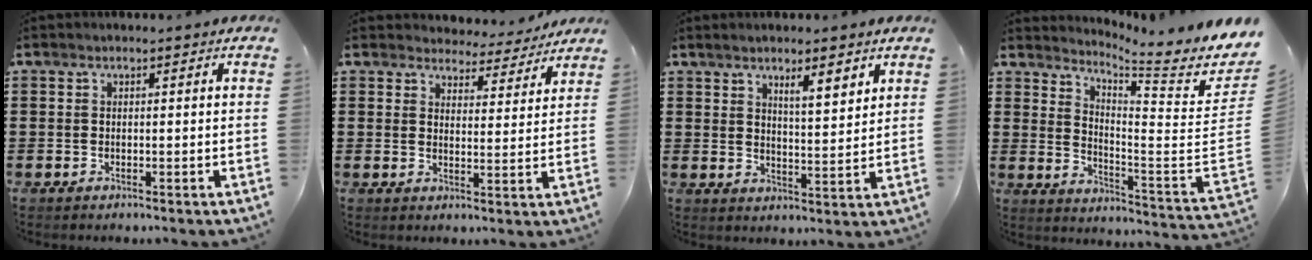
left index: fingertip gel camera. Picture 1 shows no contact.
{"total": 4.6, "force": [4.5, 1.0, 0.4], "torque": [-0.020, -0.024, 0.079]}
{"total": 4.7, "force": [3.4, 0.8, 3.1], "torque": [-0.056, -0.007, 0.054]}
{"total": 6.6, "force": [6.0, -0.4, 2.7], "torque": [-0.060, -0.070, 0.096]}